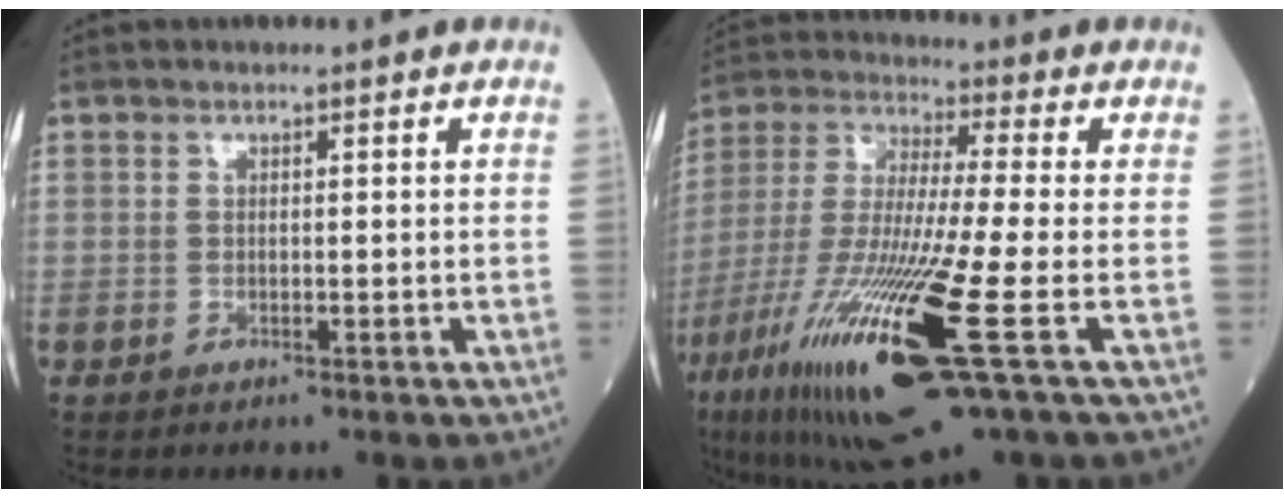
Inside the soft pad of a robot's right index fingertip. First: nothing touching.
{"total": 23.4, "force": [-9.0, 1.9, 21.5], "torque": [-0.455, -0.056, -0.165]}